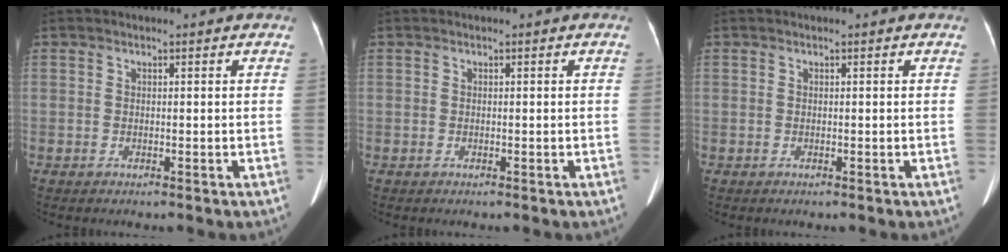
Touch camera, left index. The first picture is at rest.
{"total": 0.0}
{"total": 0.0}